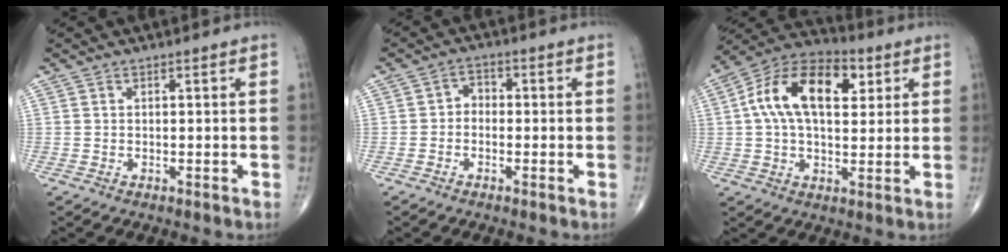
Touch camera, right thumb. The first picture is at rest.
{"total": 2.8, "force": [-0.7, 2.3, 1.5], "torque": [-0.005, 0.016, -0.026]}
{"total": 17.0, "force": [4.3, 9.8, 13.2], "torque": [-0.207, 0.016, 0.063]}